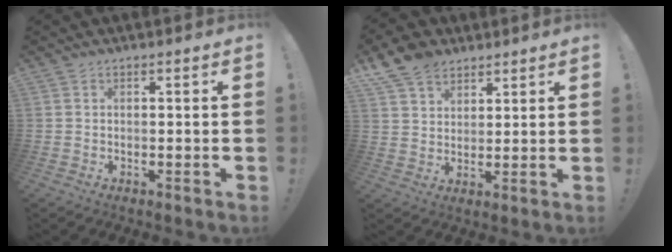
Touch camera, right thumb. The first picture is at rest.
{"total": 9.8, "force": [6.9, 6.3, 3.1], "torque": [-0.058, -0.036, 0.137]}